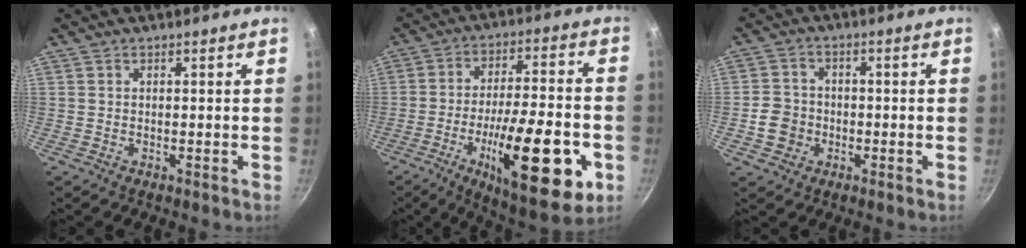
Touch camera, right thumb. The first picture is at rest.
{"total": 23.6, "force": [-8.2, 7.3, 20.9], "torque": [-0.295, 0.020, -0.120]}
{"total": 5.4, "force": [-1.7, 4.8, 1.8], "torque": [-0.014, 0.020, -0.036]}